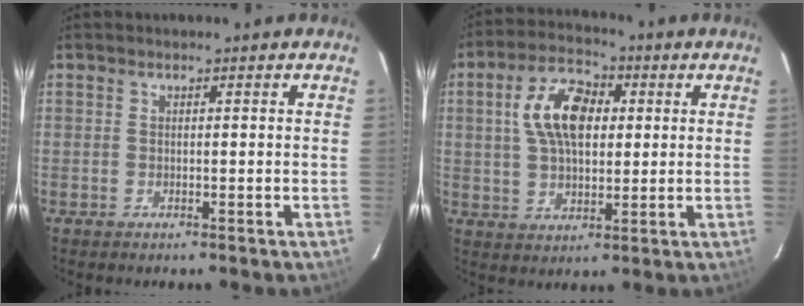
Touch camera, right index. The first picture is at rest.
{"total": 11.5, "force": [2.5, 6.6, 9.1], "torque": [-0.173, 0.025, 0.044]}